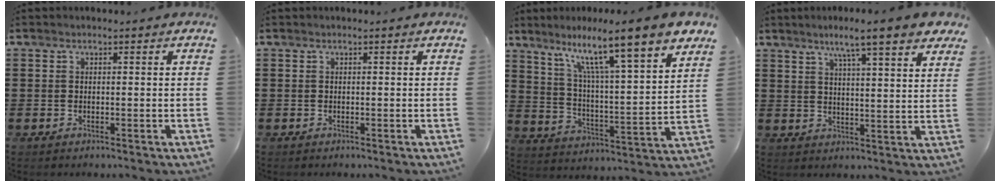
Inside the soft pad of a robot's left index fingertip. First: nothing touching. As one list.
[{"total": 0.0}, {"total": 10.7, "force": [8.2, -0.2, 6.9], "torque": [-0.146, -0.063, 0.123]}, {"total": 6.5, "force": [5.1, -0.4, 3.9], "torque": [-0.094, -0.014, 0.084]}]